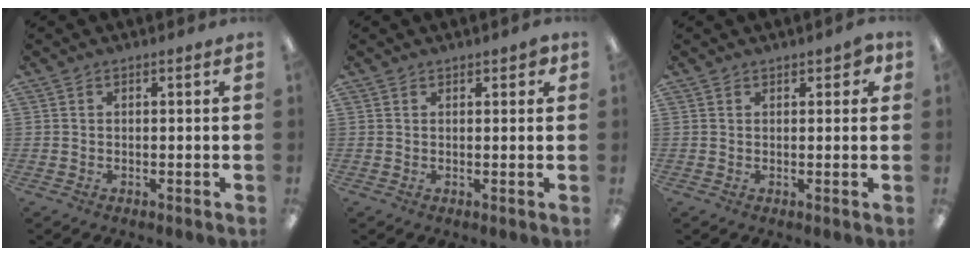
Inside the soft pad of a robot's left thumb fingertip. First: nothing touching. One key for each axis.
{"total": 2.0, "fx": 1.4, "fy": 1.0, "fz": 1.0, "tx": -0.014, "ty": 0.001, "tz": 0.022}
{"total": 2.9, "fx": 1.6, "fy": 1.6, "fz": 1.8, "tx": -0.021, "ty": 0.001, "tz": 0.025}